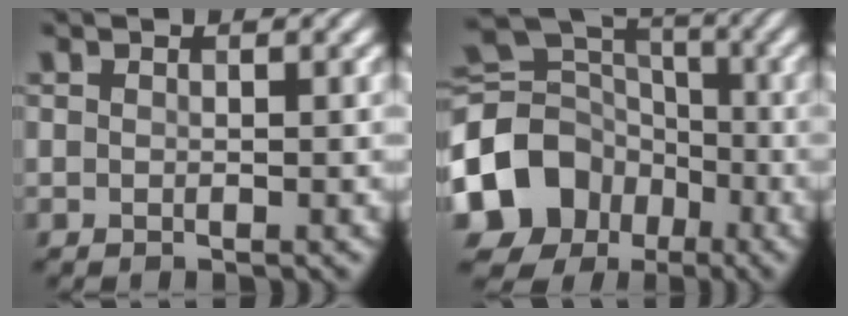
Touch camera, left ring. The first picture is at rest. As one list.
[{"total": 10.9, "force": [-4.4, 8.9, 4.7], "torque": [-0.110, -0.004, -0.094]}]